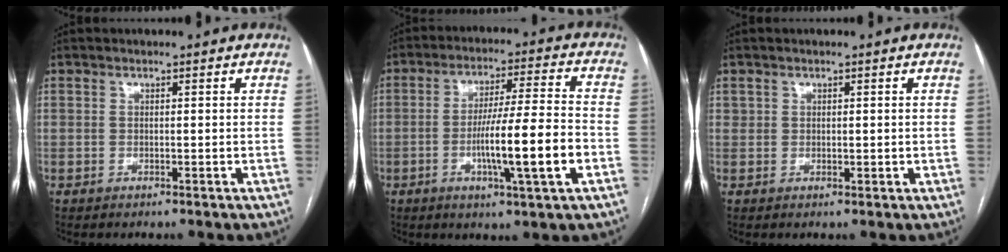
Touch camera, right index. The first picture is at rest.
{"total": 12.7, "force": [-3.6, 0.0, 12.2], "torque": [-0.204, 0.000, -0.062]}
{"total": 1.3, "force": [0.6, 1.1, 0.3], "torque": [0.002, 0.003, 0.011]}